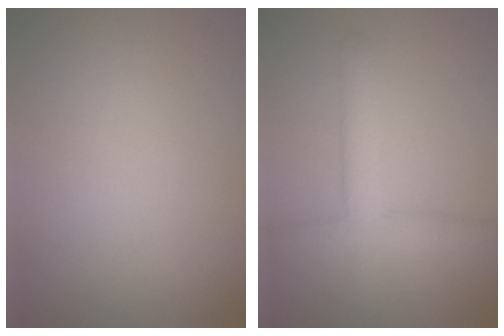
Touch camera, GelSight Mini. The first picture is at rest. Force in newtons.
{"total": 3.5, "press": 3.5, "slide": 0.2}